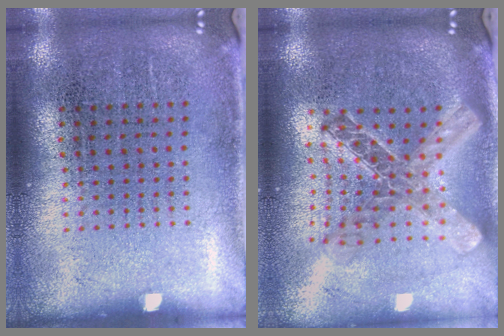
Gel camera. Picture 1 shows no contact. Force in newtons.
{"total": 2.1, "press": 1.8, "slide": 1.2}